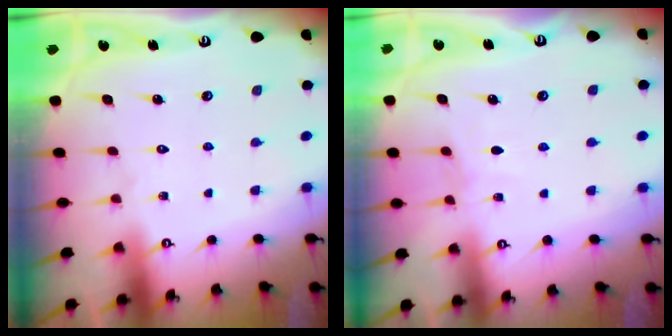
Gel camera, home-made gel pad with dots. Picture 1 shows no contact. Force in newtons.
{"total": 2.6, "press": 2.6, "slide": 0.3}